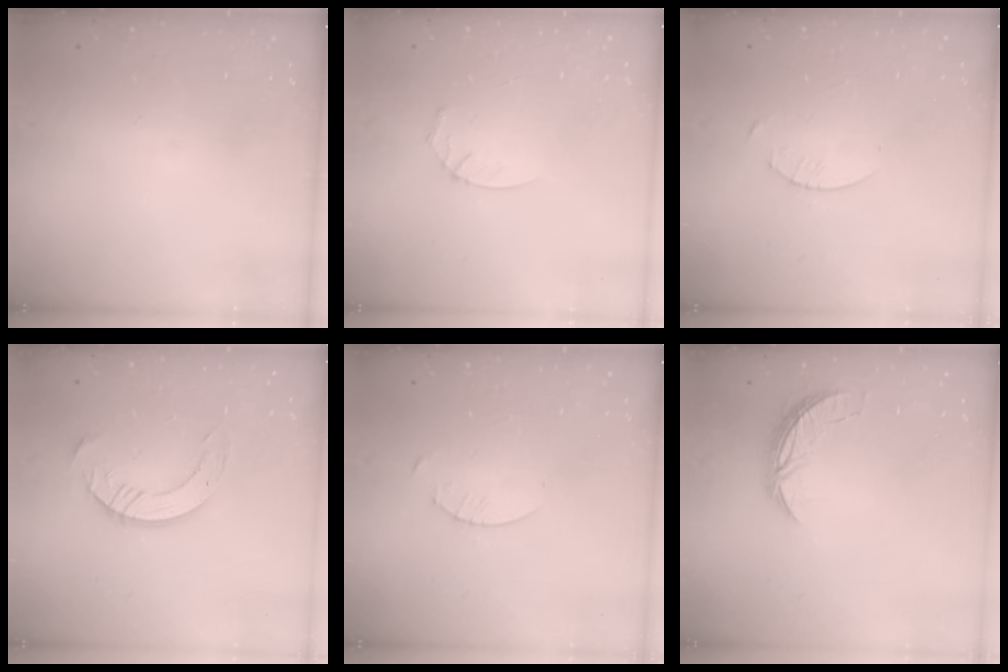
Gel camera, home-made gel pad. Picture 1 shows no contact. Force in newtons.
{"total": 3.5, "press": 3.5, "slide": 0.3}
{"total": 1.7, "press": 1.6, "slide": 0.2}
{"total": 9.2, "press": 9.2, "slide": 0.7}
{"total": 1.7, "press": 1.6, "slide": 0.2}
{"total": 6.5, "press": 6.5, "slide": 0.4}